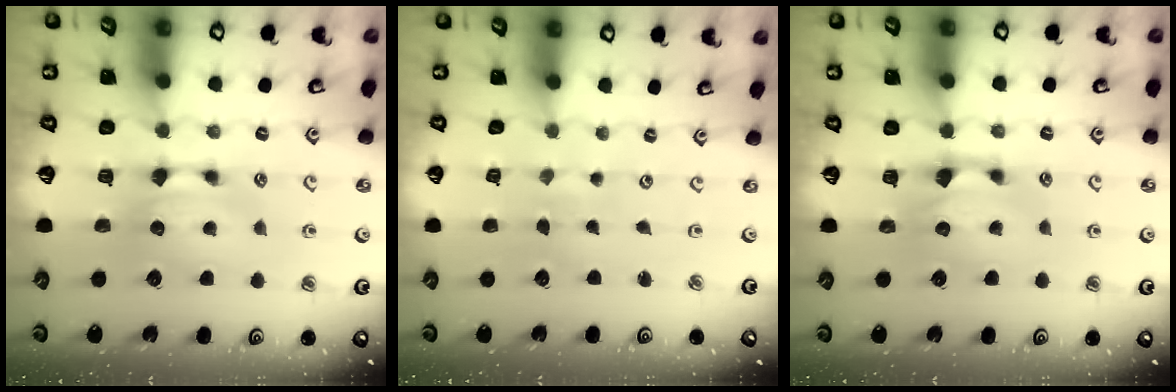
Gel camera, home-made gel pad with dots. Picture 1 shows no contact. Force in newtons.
{"total": 6.4, "press": 6.4, "slide": 0.3}
{"total": 0.6, "press": 0.1, "slide": 0.6}